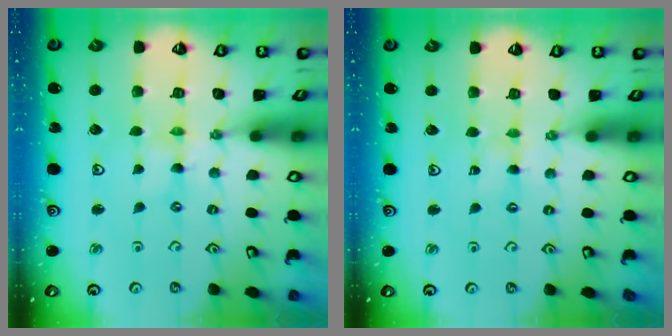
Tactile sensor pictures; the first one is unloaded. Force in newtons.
{"total": 1.5, "press": 1.5, "slide": 0.3}